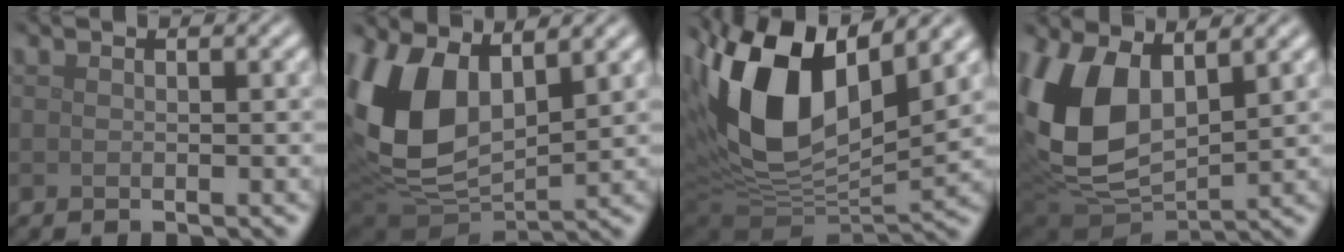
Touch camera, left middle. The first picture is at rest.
{"total": 13.1, "force": [2.6, 8.0, 10.0], "torque": [-0.238, -0.014, 0.045]}
{"total": 15.4, "force": [4.7, 7.6, 12.5], "torque": [-0.247, 0.012, 0.079]}
{"total": 11.7, "force": [2.3, 7.2, 9.0], "torque": [-0.222, -0.005, 0.041]}